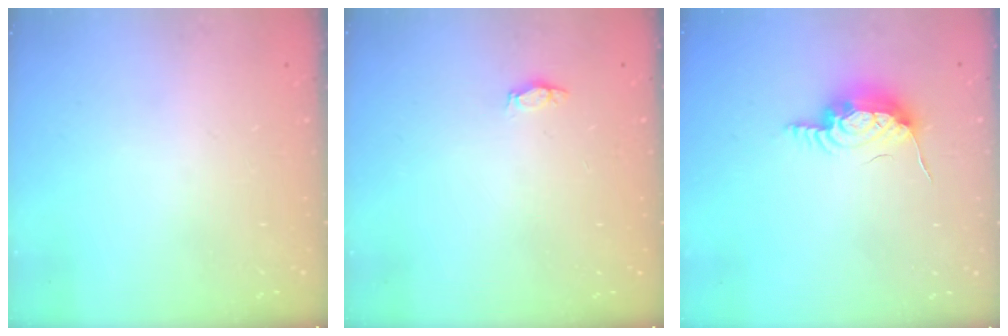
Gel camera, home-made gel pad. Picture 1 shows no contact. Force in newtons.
{"total": 2.9, "press": 2.7, "slide": 1.1}
{"total": 10.3, "press": 10.2, "slide": 1.0}